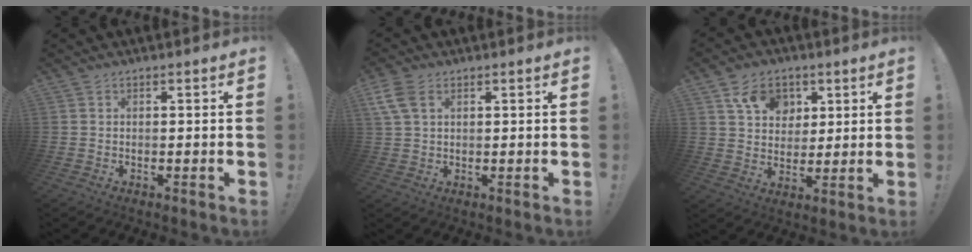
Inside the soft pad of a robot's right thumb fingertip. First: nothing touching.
{"total": 5.8, "force": [2.6, 3.5, 3.9], "torque": [-0.082, -0.001, 0.052]}
{"total": 11.1, "force": [5.3, 8.4, 5.0], "torque": [-0.078, -0.014, 0.102]}